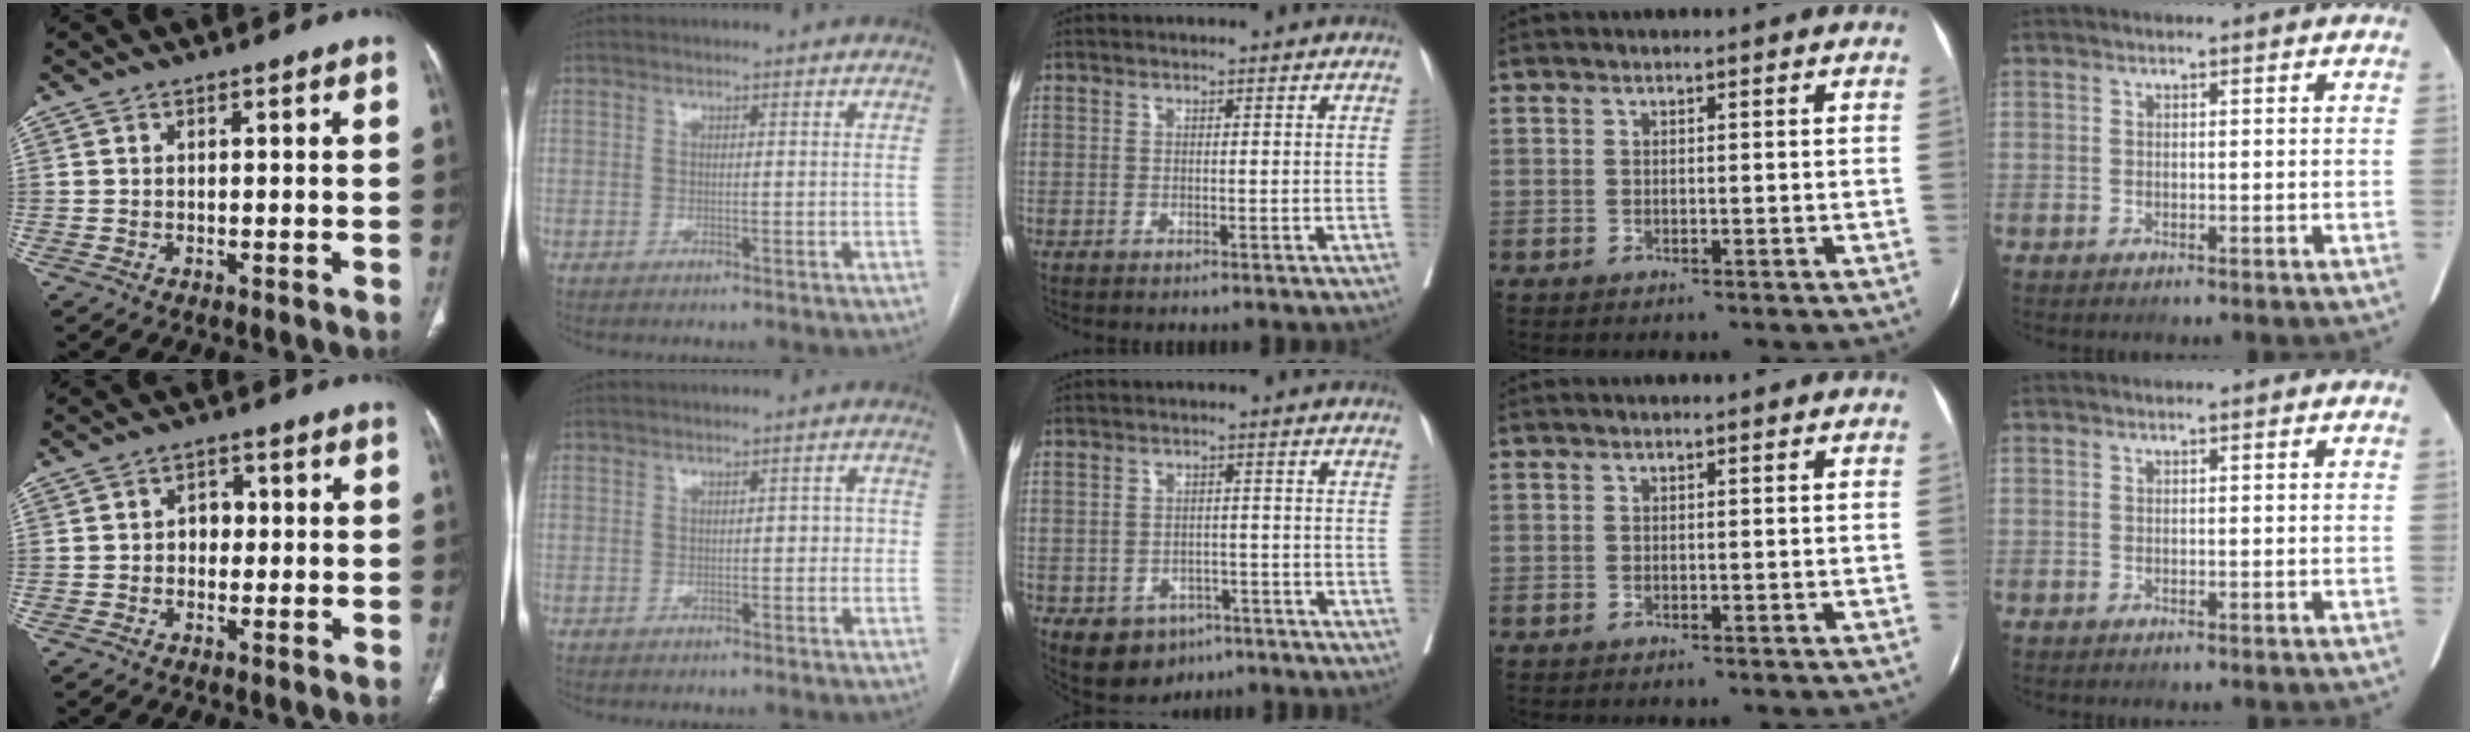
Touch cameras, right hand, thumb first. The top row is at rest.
{"thumb": {"total": 3.3, "force": [0.0, 2.7, 2.0], "torque": [-0.010, 0.009, -0.006]}, "index": {"total": 2.3, "force": [-0.1, 1.3, 1.9], "torque": [-0.019, 0.016, -0.001]}, "middle": {"total": 6.9, "force": [-4.1, 4.9, 2.6], "torque": [-0.035, 0.004, -0.052]}}